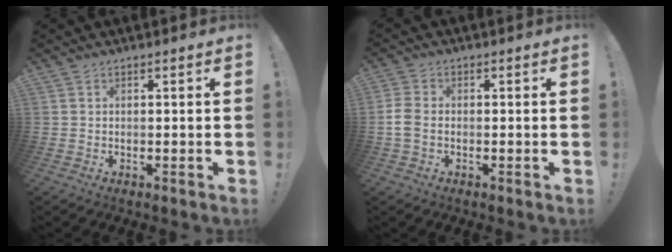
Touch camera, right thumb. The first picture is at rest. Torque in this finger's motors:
{"motor_torque": [-0.20, -0.11, -0.03, 0.03, 0.03]}